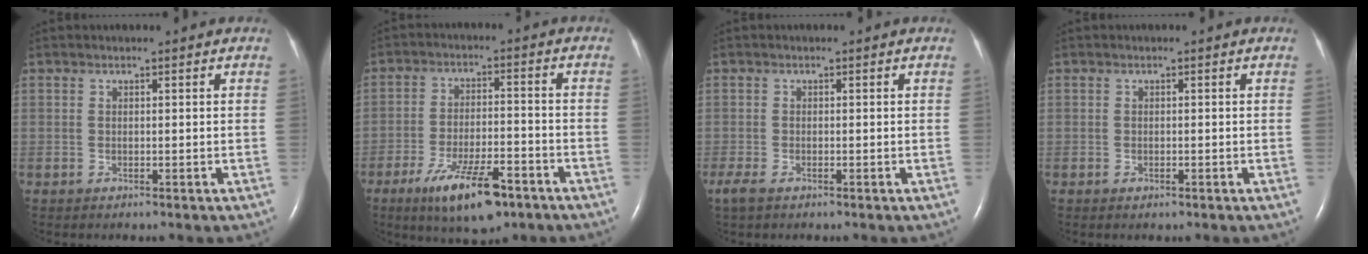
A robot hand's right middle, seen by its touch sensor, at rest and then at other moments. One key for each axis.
{"total": 11.1, "fx": -6.9, "fy": 3.0, "fz": 8.2, "tx": -0.148, "ty": -0.014, "tz": -0.111}
{"total": 2.8, "fx": -1.8, "fy": 1.1, "fz": 1.8, "tx": -0.045, "ty": -0.009, "tz": -0.031}
{"total": 0.6, "fx": -0.4, "fy": 0.3, "fz": 0.4, "tx": -0.009, "ty": -0.001, "tz": -0.003}